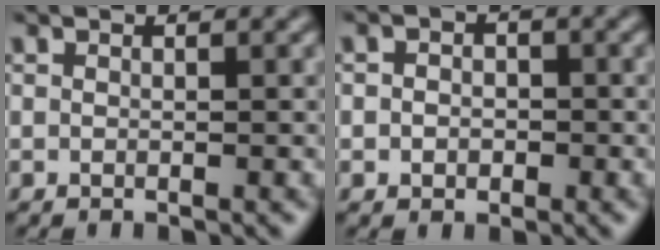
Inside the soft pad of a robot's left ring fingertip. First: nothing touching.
{"total": 2.0, "force": [-0.2, 1.7, 0.9], "torque": [0.003, 0.002, -0.016]}